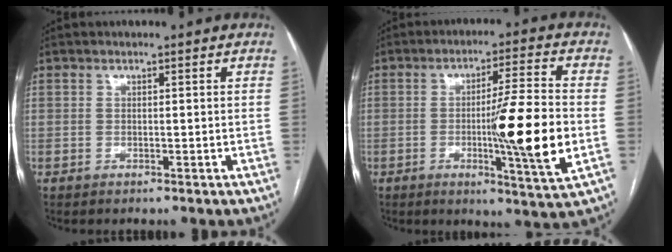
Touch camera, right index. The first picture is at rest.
{"total": 14.1, "force": [-2.2, -0.3, 13.9], "torque": [-0.215, -0.017, -0.039]}